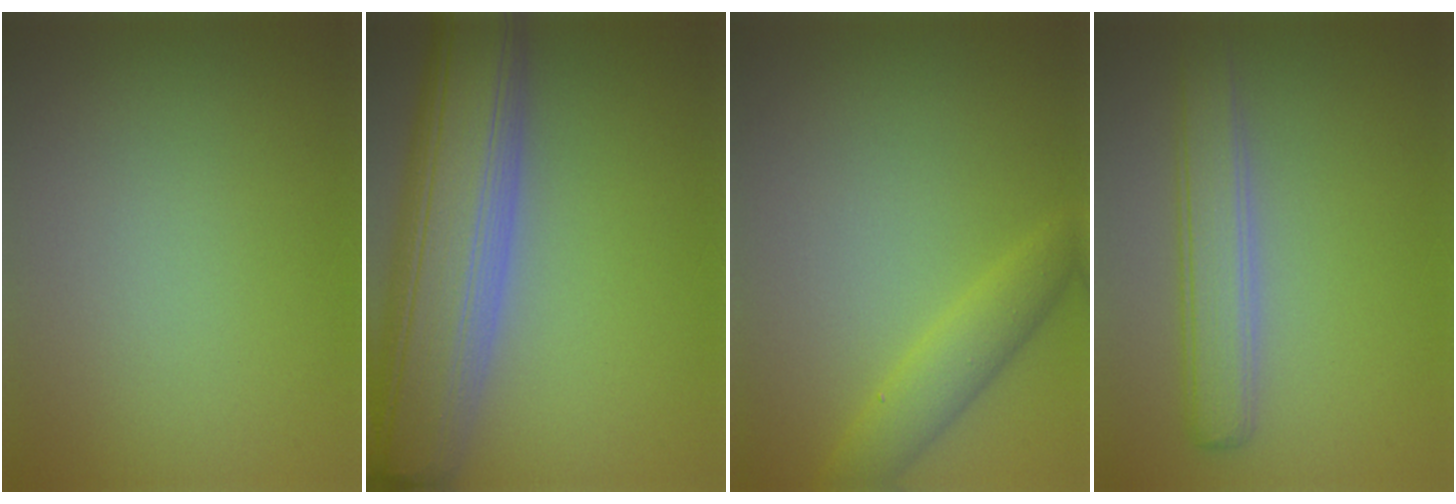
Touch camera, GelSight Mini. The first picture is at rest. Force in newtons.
{"total": 12.0, "press": 11.9, "slide": 1.0}
{"total": 2.9, "press": 2.9, "slide": 0.2}
{"total": 3.6, "press": 3.6, "slide": 0.2}